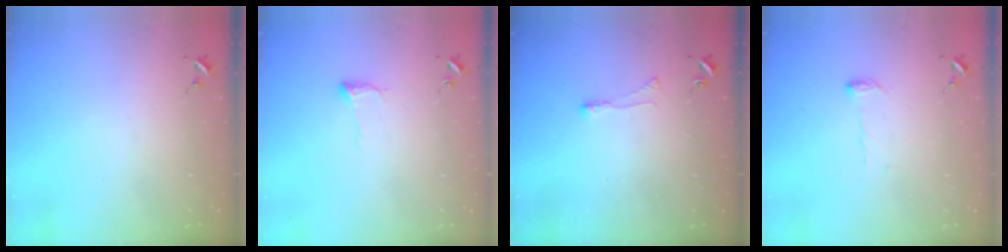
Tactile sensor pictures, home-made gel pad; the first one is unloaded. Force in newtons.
{"total": 6.1, "press": 6.0, "slide": 0.8}
{"total": 3.0, "press": 2.9, "slide": 0.6}
{"total": 5.8, "press": 5.7, "slide": 0.7}